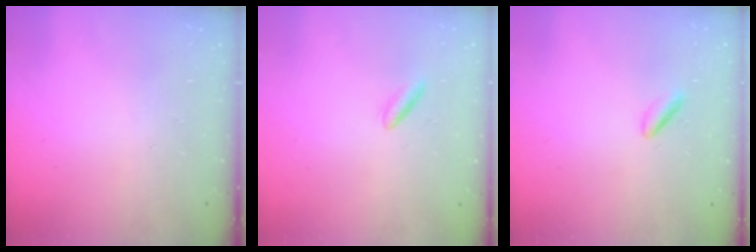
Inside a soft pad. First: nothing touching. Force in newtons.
{"total": 3.2, "press": 2.9, "slide": 1.3}
{"total": 2.5, "press": 2.4, "slide": 0.6}